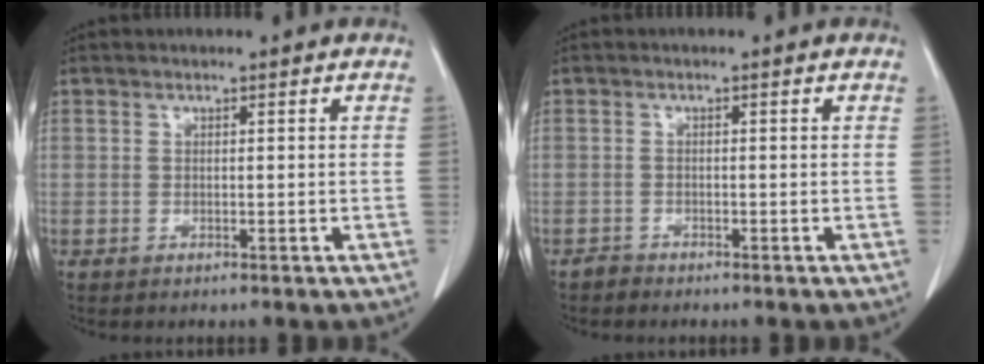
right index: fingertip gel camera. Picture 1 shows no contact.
{"total": 0.8, "force": [-0.8, 0.2, -0.2], "torque": [0.003, -0.002, -0.019]}